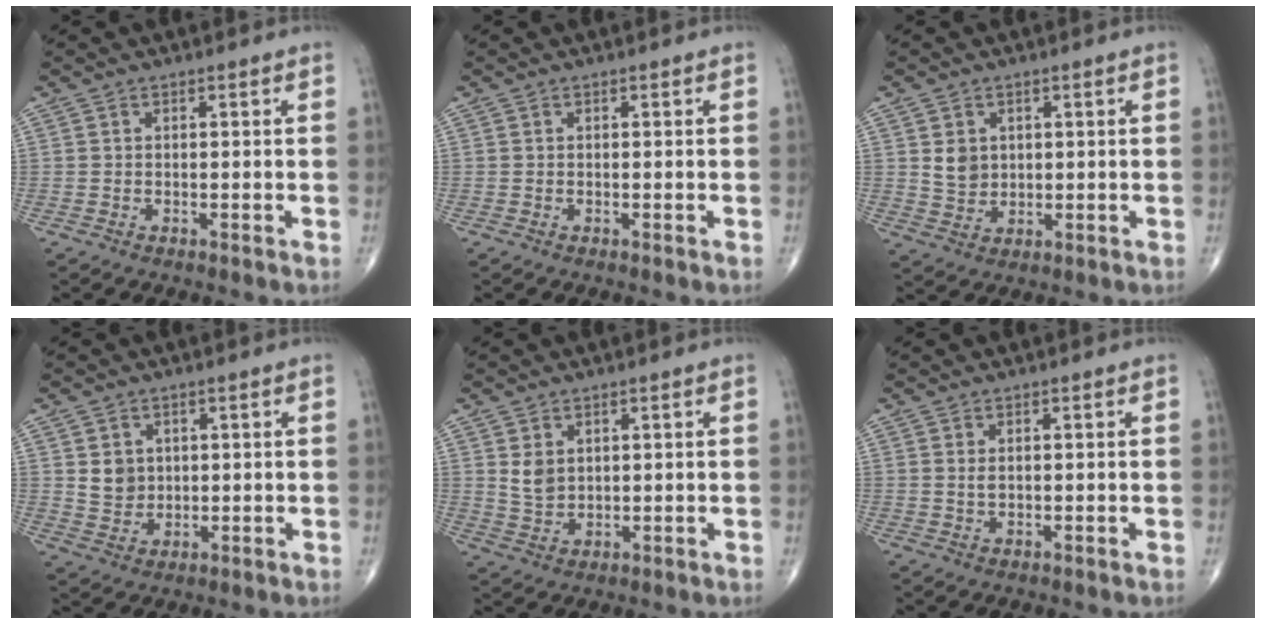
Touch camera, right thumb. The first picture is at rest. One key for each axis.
{"total": 0.0}
{"total": 4.4, "fx": 1.2, "fy": 3.6, "fz": 2.2, "tx": -0.024, "ty": -0.011, "tz": 0.029}
{"total": 4.6, "fx": 1.2, "fy": 3.9, "fz": 2.1, "tx": -0.019, "ty": -0.010, "tz": 0.029}
{"total": 3.9, "fx": 1.4, "fy": 2.8, "fz": 2.3, "tx": -0.034, "ty": -0.013, "tz": 0.036}
{"total": 1.1, "fx": 0.3, "fy": 0.7, "fz": 0.9, "tx": -0.015, "ty": -0.002, "tz": 0.008}